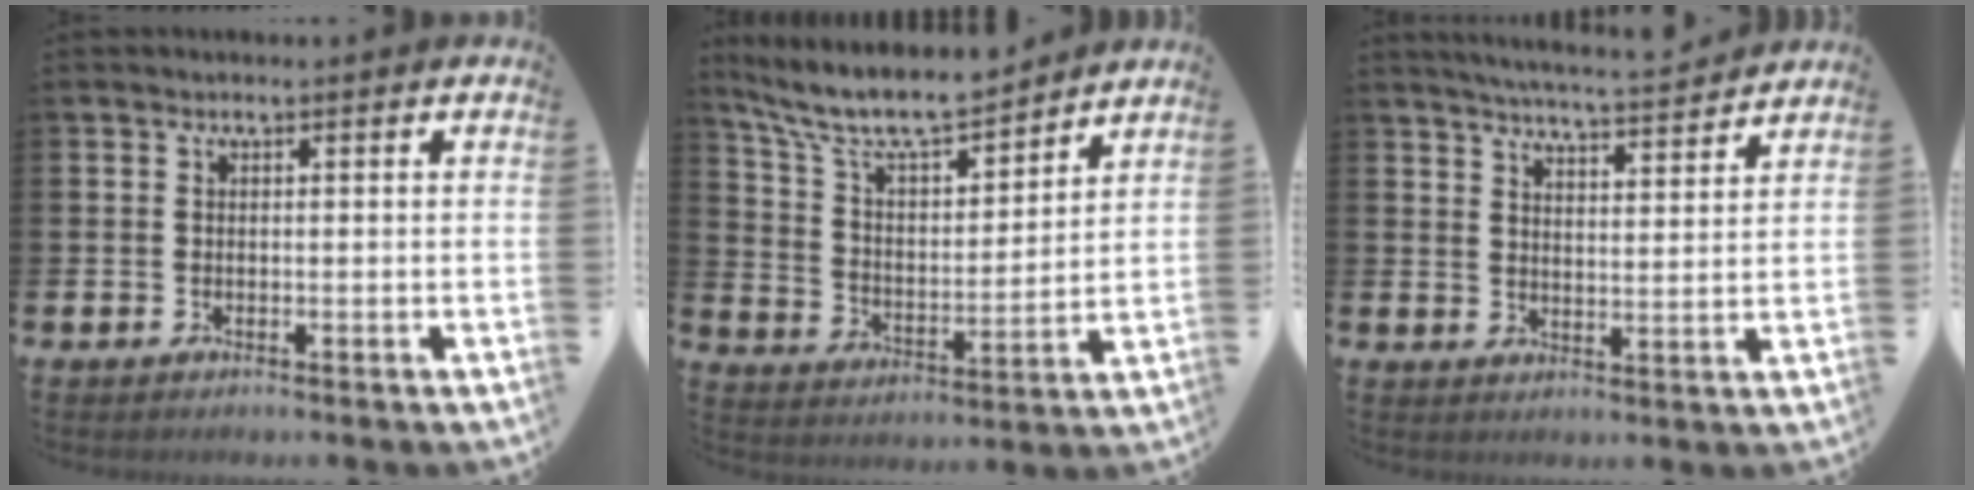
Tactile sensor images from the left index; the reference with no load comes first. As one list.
[{"total": 9.2, "force": [8.5, 1.7, 3.0], "torque": [-0.097, -0.057, 0.149]}, {"total": 5.6, "force": [5.5, -0.3, 1.1], "torque": [-0.030, -0.041, 0.094]}]